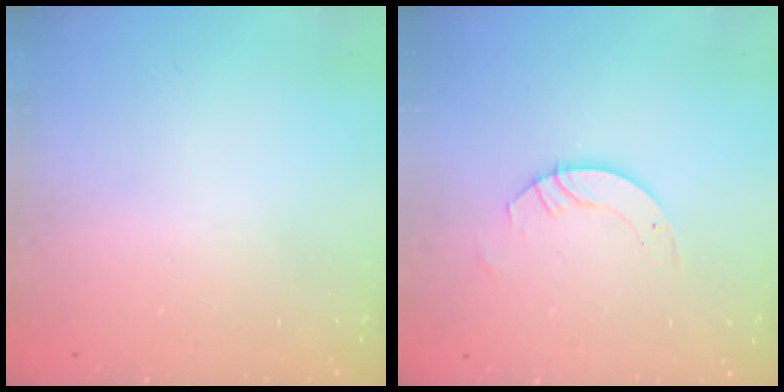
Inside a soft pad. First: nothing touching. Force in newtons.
{"total": 3.3, "press": 3.3, "slide": 0.2}